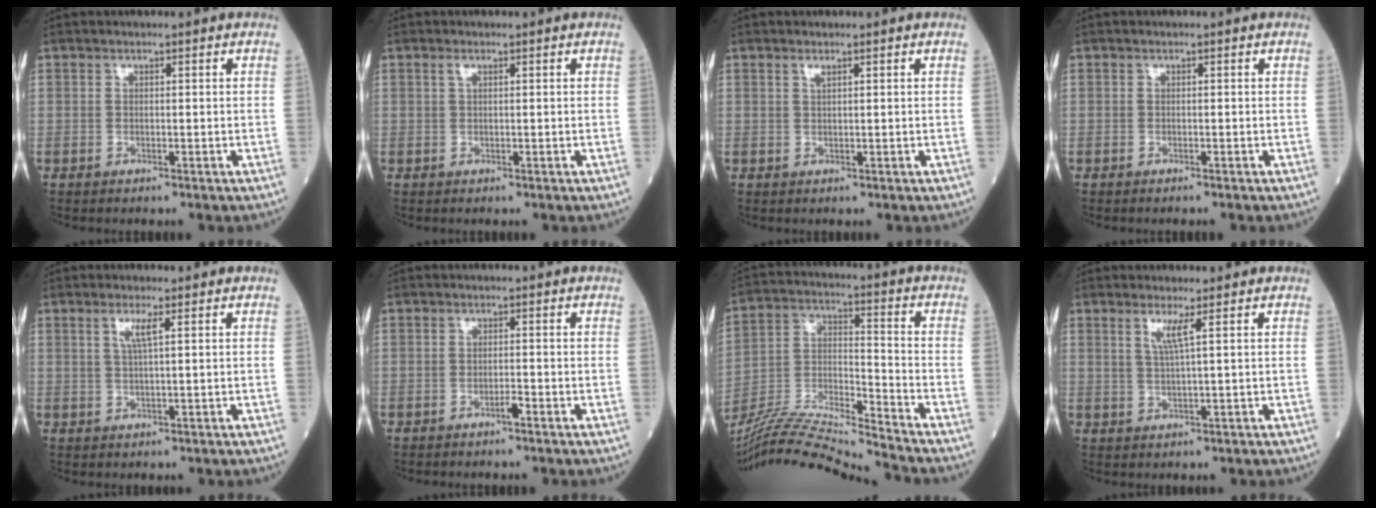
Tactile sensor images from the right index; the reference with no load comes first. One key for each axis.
{"total": 0.8, "fx": 0.4, "fy": 0.2, "fz": 0.7, "tx": -0.019, "ty": 0.004, "tz": 0.008}
{"total": 0.9, "fx": 0.6, "fy": 0.0, "fz": 0.6, "tx": -0.014, "ty": -0.002, "tz": 0.011}
{"total": 0.0}
{"total": 2.6, "fx": 1.0, "fy": -0.2, "fz": 2.4, "tx": -0.053, "ty": 0.001, "tz": 0.020}
{"total": 1.1, "fx": -0.8, "fy": 0.0, "fz": 0.7, "tx": -0.014, "ty": 0.001, "tz": -0.015}
{"total": 18.5, "fx": -17.3, "fy": -1.6, "fz": 6.4, "tx": -0.125, "ty": -0.007, "tz": -0.308}
{"total": 2.8, "fx": 1.3, "fy": -0.7, "fz": 2.4, "tx": -0.051, "ty": -0.006, "tz": 0.026}